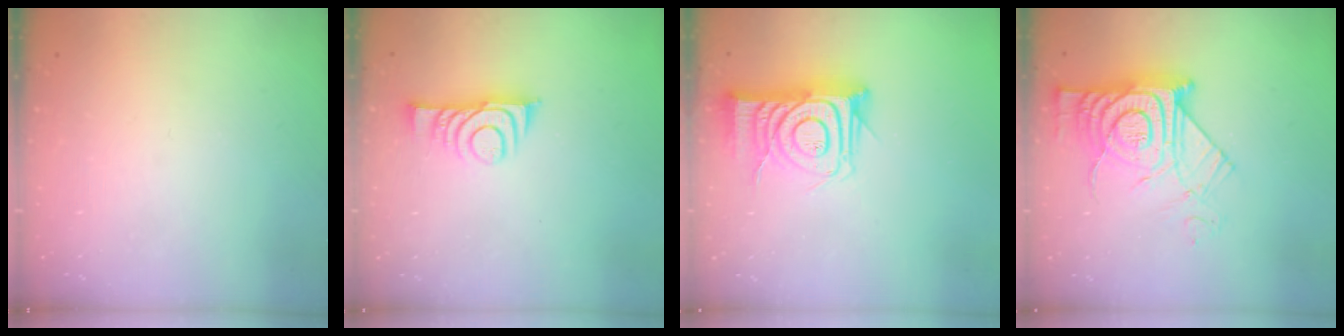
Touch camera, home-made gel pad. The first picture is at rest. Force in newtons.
{"total": 9.0, "press": 9.0, "slide": 0.7}
{"total": 14.6, "press": 14.6, "slide": 1.0}
{"total": 15.8, "press": 15.8, "slide": 1.2}